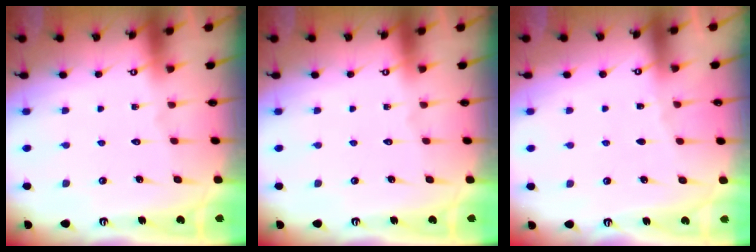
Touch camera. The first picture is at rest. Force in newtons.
{"total": 0.0}
{"total": 2.1, "press": 2.1, "slide": 0.4}